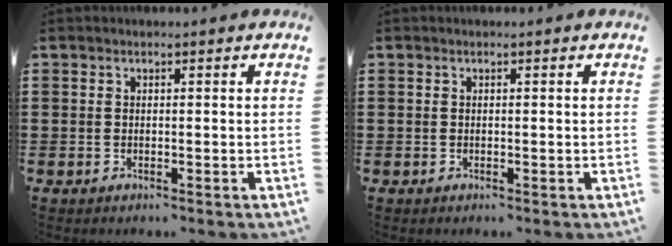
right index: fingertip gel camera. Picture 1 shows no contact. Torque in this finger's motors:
{"motor_torque": [0.00, 0.01, 0.00, 0.00]}